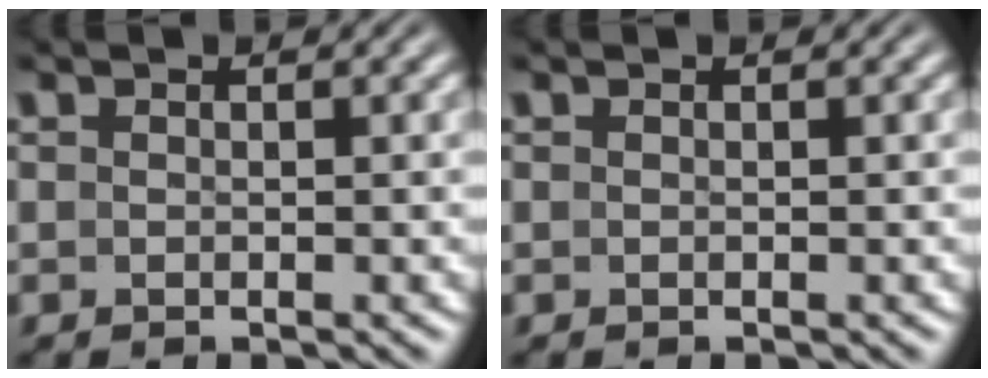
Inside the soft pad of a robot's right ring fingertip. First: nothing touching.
{"total": 1.3, "force": [-0.3, -1.2, -0.4], "torque": [0.014, -0.011, 0.005]}